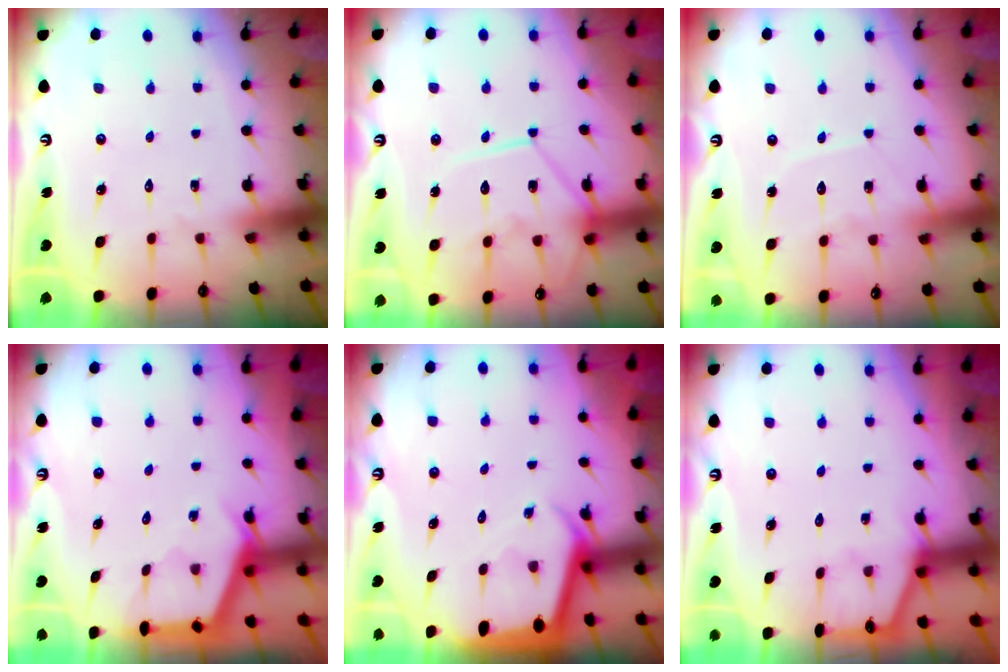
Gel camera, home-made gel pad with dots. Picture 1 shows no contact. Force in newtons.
{"total": 12.6, "press": 12.5, "slide": 1.4}
{"total": 6.1, "press": 6.1, "slide": 0.6}
{"total": 2.6, "press": 2.6, "slide": 0.3}
{"total": 2.0, "press": 2.0, "slide": 0.1}
{"total": 2.1, "press": 2.1, "slide": 0.3}